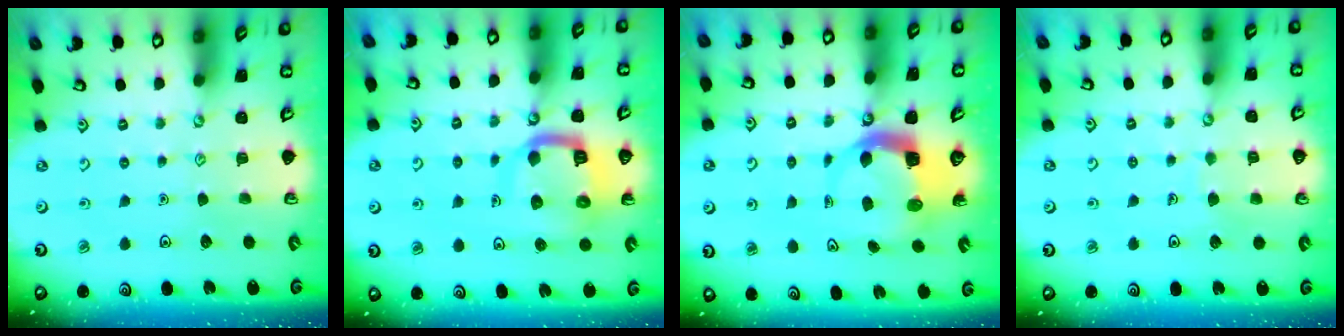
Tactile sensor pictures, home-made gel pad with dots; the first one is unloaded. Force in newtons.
{"total": 10.7, "press": 10.6, "slide": 1.4}
{"total": 5.6, "press": 5.5, "slide": 0.9}
{"total": 3.4, "press": 3.4, "slide": 0.1}